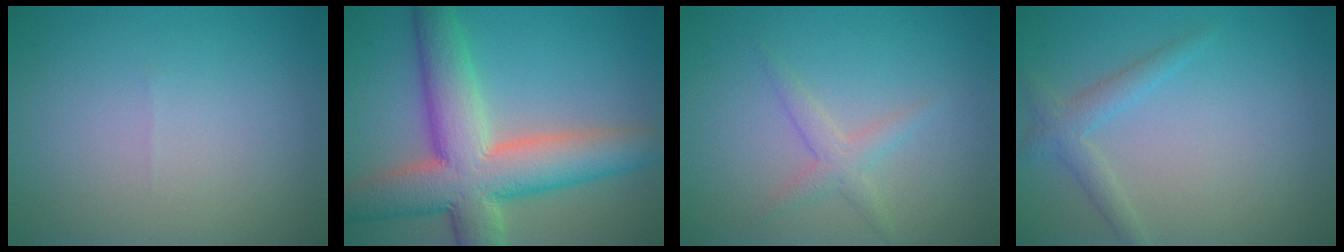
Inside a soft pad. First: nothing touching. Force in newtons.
{"total": 10.6, "press": 10.6, "slide": 0.7}
{"total": 1.8, "press": 1.8, "slide": 0.1}
{"total": 2.0, "press": 2.0, "slide": 0.2}